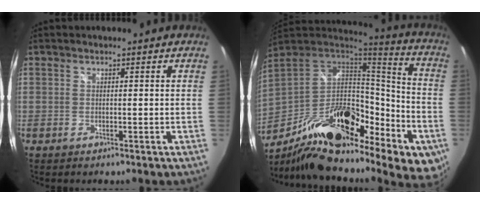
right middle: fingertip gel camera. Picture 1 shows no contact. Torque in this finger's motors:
{"motor_torque": [1.15, -0.99, 0.72, 0.21]}